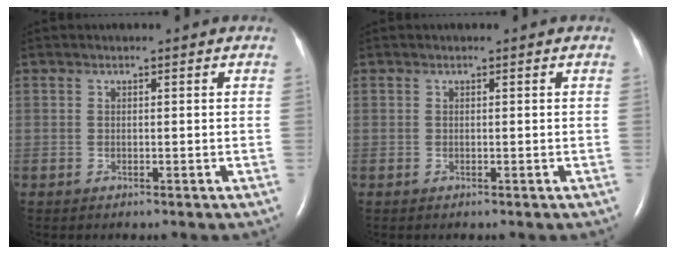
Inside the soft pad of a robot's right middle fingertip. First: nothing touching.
{"total": 0.0}